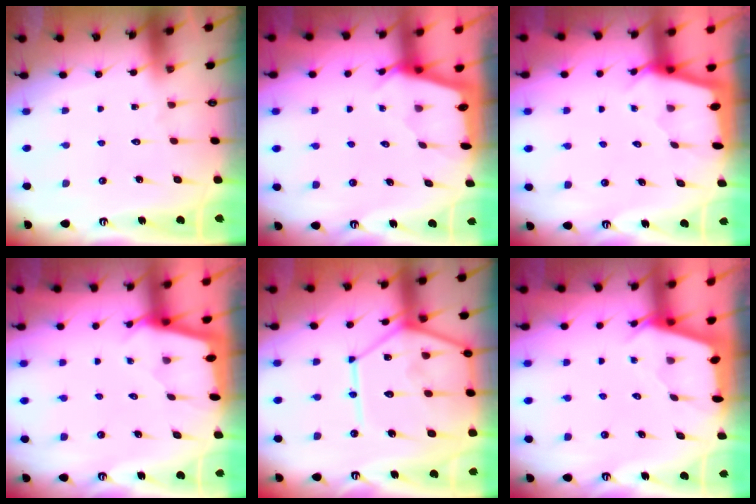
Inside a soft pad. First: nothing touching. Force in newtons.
{"total": 2.2, "press": 2.1, "slide": 0.3}
{"total": 2.2, "press": 2.2, "slide": 0.3}
{"total": 1.9, "press": 1.9, "slide": 0.1}
{"total": 16.6, "press": 16.5, "slide": 2.0}
{"total": 2.5, "press": 2.5, "slide": 0.2}